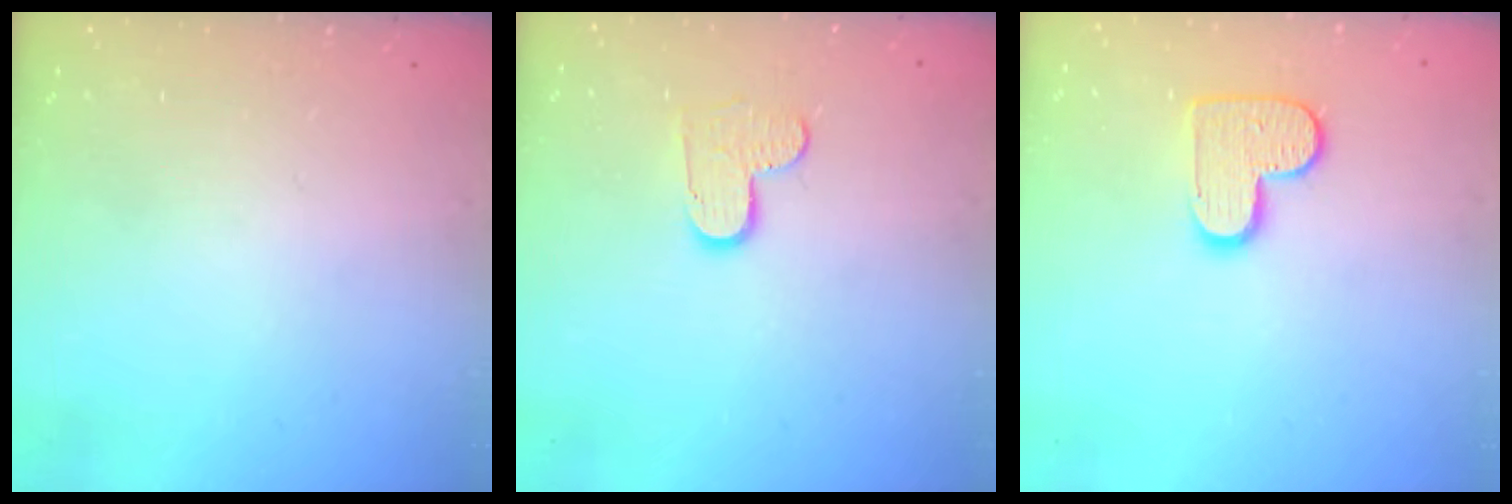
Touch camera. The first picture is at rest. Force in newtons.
{"total": 8.3, "press": 8.3, "slide": 0.5}
{"total": 10.1, "press": 10.1, "slide": 0.3}